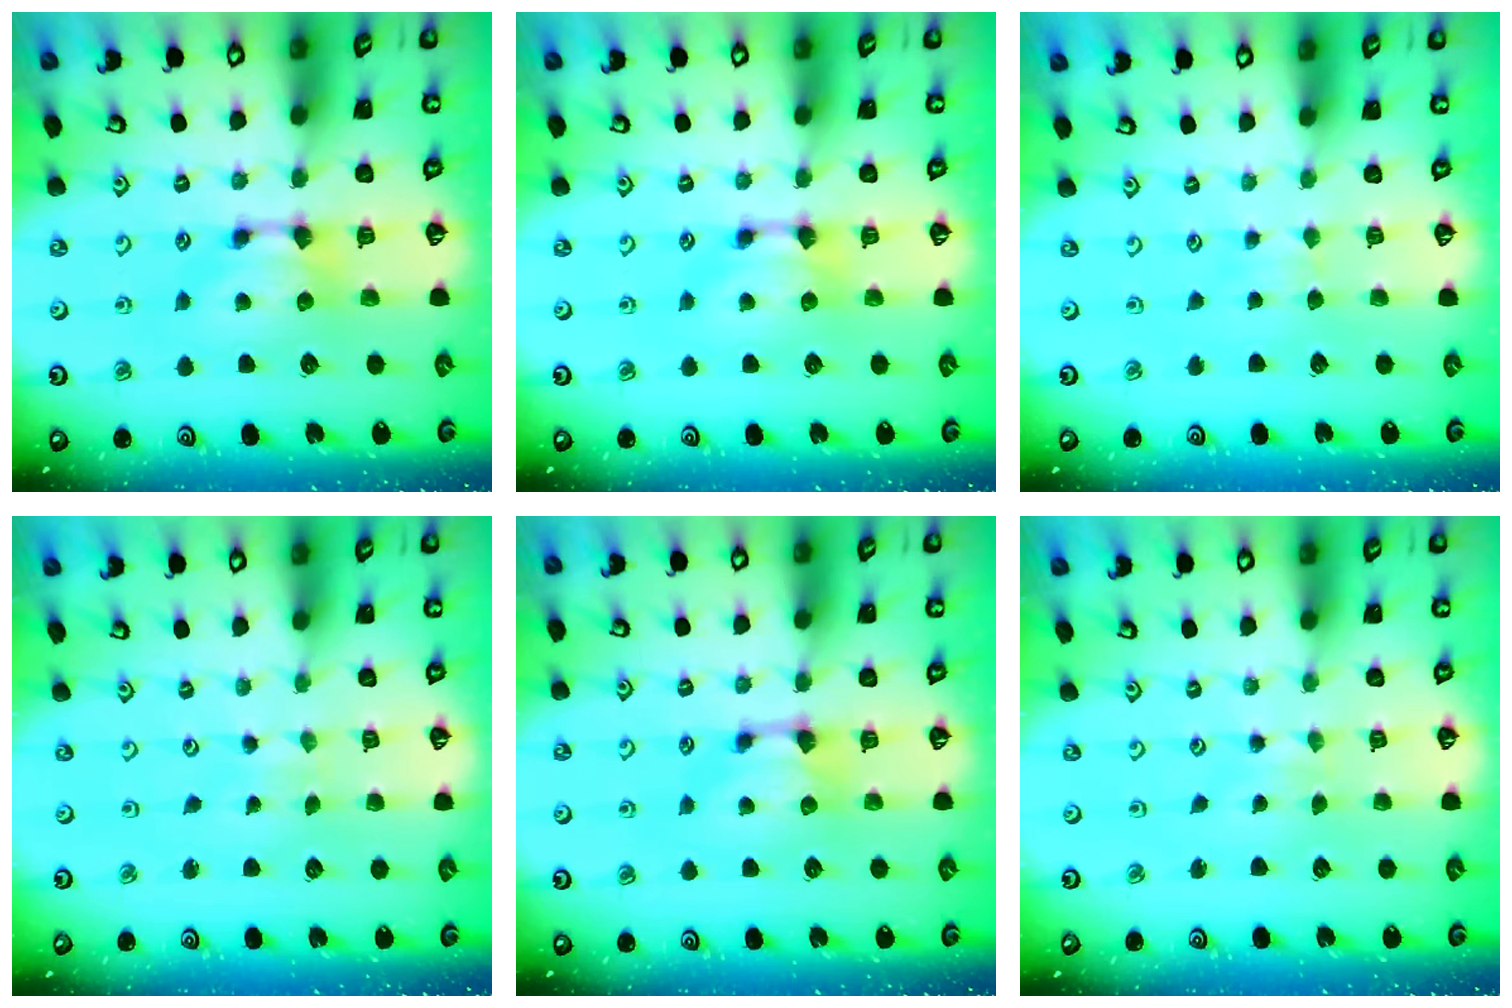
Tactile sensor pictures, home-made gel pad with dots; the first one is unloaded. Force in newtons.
{"total": 0.0}
{"total": 2.9, "press": 2.9, "slide": 0.4}
{"total": 5.1, "press": 5.1, "slide": 0.2}
{"total": 0.0}
{"total": 2.9, "press": 2.9, "slide": 0.4}